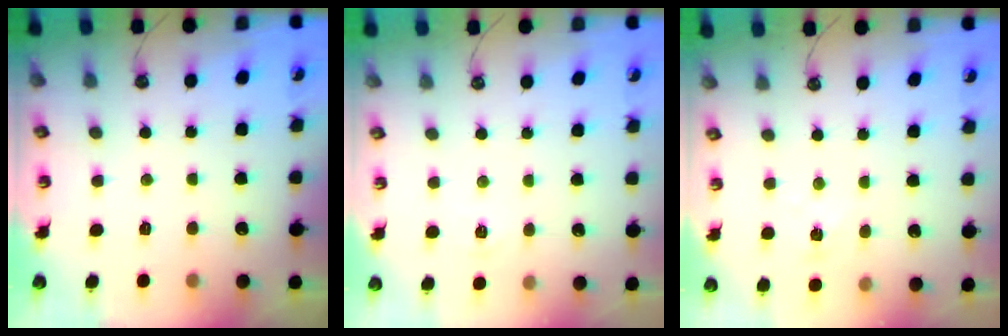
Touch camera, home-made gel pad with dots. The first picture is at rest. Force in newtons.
{"total": 2.1, "press": 2.1, "slide": 0.3}
{"total": 3.2, "press": 3.2, "slide": 0.3}